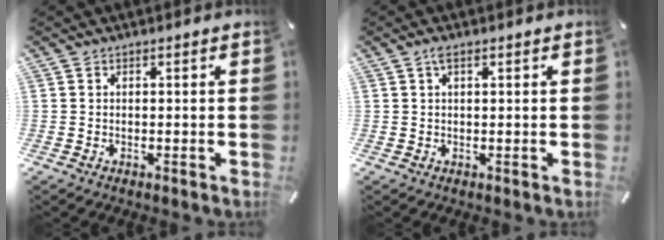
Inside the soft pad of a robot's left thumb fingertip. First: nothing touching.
{"total": 1.6, "force": [0.7, 0.5, 1.3], "torque": [-0.030, 0.003, 0.012]}